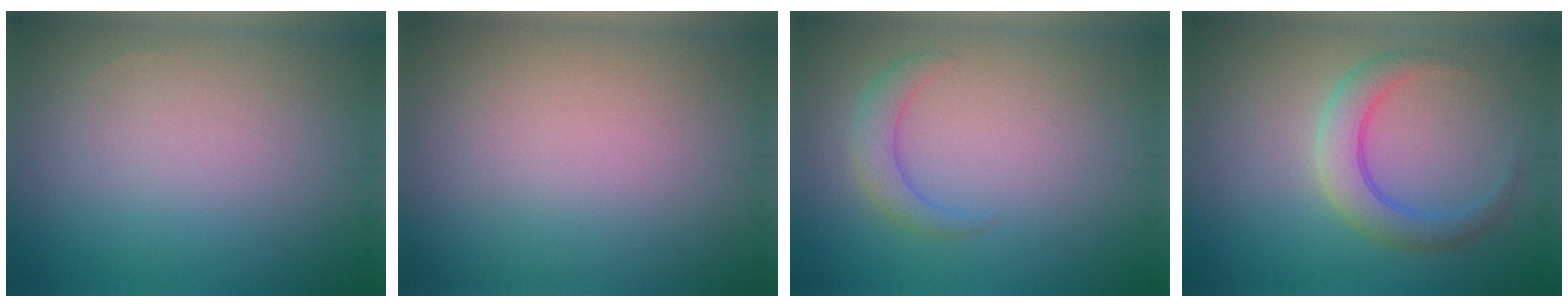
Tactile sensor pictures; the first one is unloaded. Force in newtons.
{"total": 0.0}
{"total": 2.0, "press": 2.0, "slide": 0.1}
{"total": 3.4, "press": 3.4, "slide": 0.1}